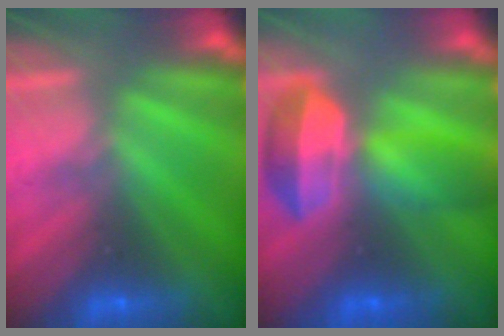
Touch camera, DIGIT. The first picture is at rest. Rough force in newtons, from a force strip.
{"total": 7.0}